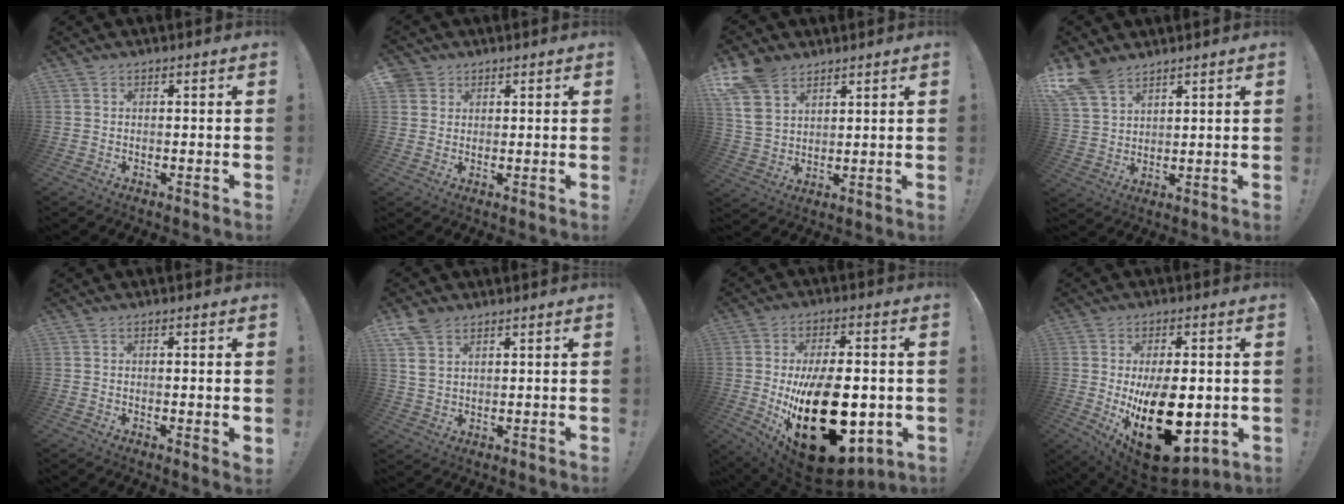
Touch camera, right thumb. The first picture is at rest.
{"total": 3.4, "force": [2.0, 2.7, 0.4], "torque": [-0.001, -0.007, 0.036]}
{"total": 11.1, "force": [7.3, 6.7, 5.0], "torque": [-0.099, -0.034, 0.146]}
{"total": 9.1, "force": [6.8, 4.6, 4.0], "torque": [-0.087, -0.030, 0.134]}
{"total": 2.0, "force": [0.4, -0.1, 1.9], "torque": [-0.025, -0.006, 0.006]}
{"total": 6.4, "force": [3.9, 3.5, 3.6], "torque": [-0.058, -0.010, 0.077]}
{"total": 29.1, "force": [-4.3, 15.3, 24.4], "torque": [-0.408, 0.004, -0.048]}
{"total": 23.6, "force": [-2.9, 12.0, 20.1], "torque": [-0.304, -0.014, -0.025]}